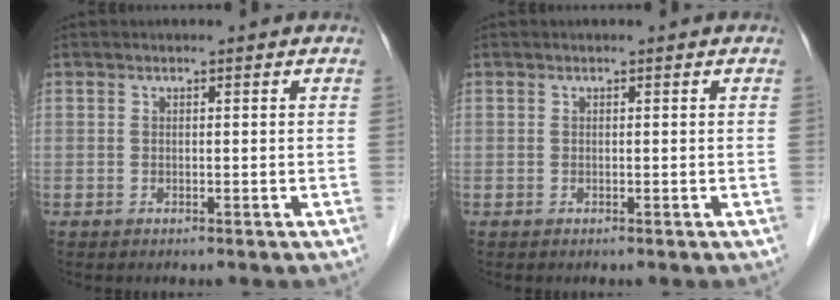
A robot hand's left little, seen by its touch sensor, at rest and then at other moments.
{"total": 0.0}